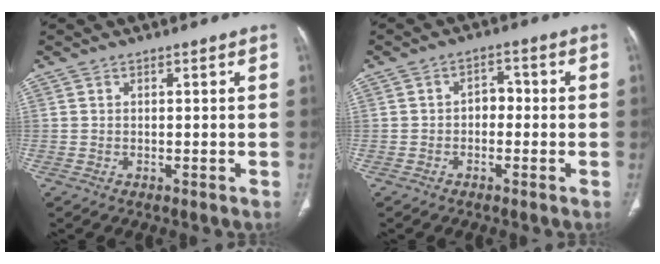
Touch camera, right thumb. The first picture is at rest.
{"total": 3.3, "force": [-0.6, 2.4, 2.2], "torque": [-0.016, 0.017, -0.019]}